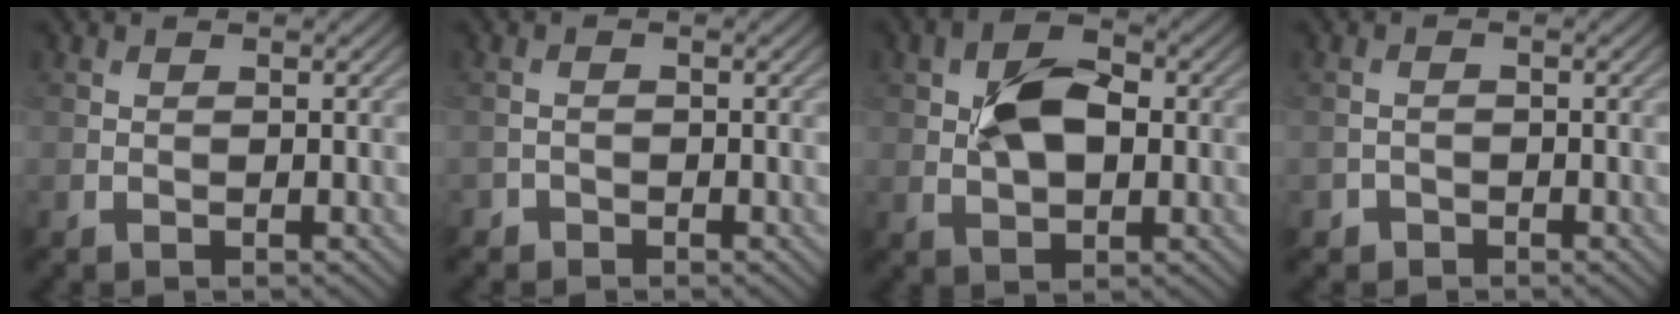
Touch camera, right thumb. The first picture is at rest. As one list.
[{"total": 1.1, "force": [-0.9, 0.6, -0.1], "torque": [0.005, 0.001, -0.019]}, {"total": 7.0, "force": [0.8, 4.2, 5.5], "torque": [-0.101, 0.005, 0.011]}, {"total": 1.3, "force": [-0.9, 0.8, 0.0], "torque": [0.004, 0.001, -0.020]}]